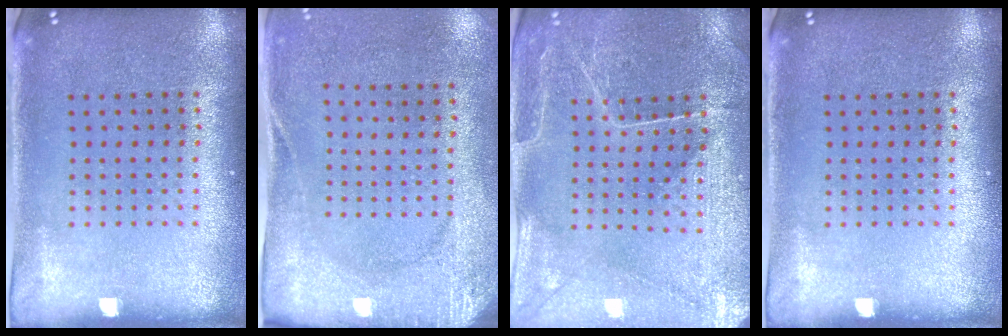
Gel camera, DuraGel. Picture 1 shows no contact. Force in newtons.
{"total": 2.7, "press": 2.1, "slide": 1.7}
{"total": 1.1, "press": 1.0, "slide": 0.4}
{"total": 0.0}